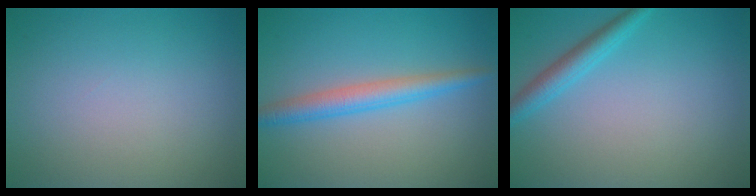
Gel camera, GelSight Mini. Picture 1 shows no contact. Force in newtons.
{"total": 3.2, "press": 3.2, "slide": 0.1}
{"total": 2.4, "press": 2.4, "slide": 0.2}